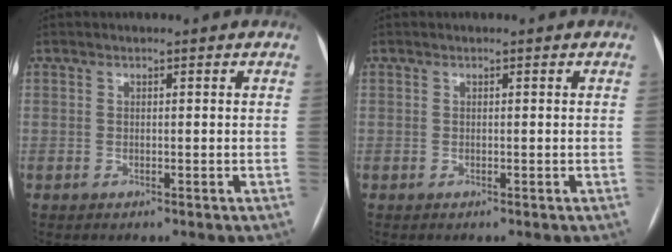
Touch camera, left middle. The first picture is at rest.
{"total": 0.0}